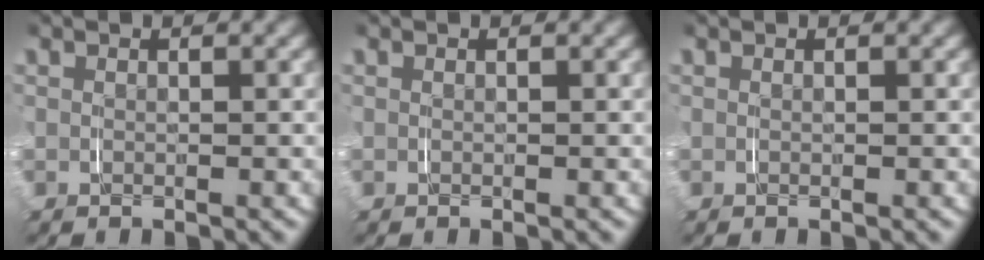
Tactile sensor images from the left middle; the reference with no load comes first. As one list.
[{"total": 0.0}, {"total": 0.0}]